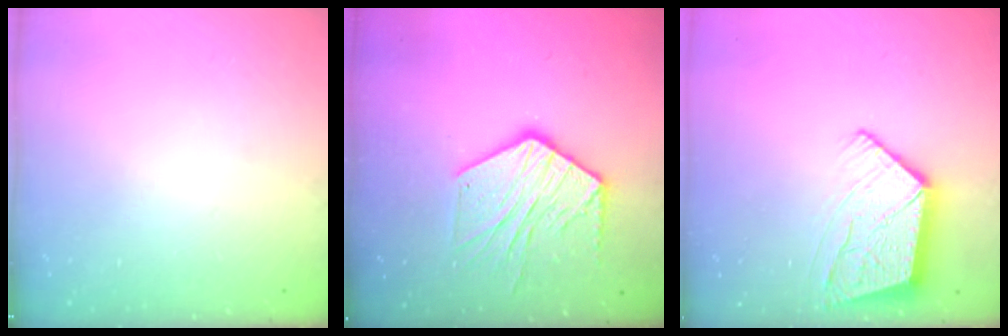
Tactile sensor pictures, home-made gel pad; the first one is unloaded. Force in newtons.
{"total": 15.1, "press": 15.0, "slide": 0.7}
{"total": 13.0, "press": 12.9, "slide": 1.0}